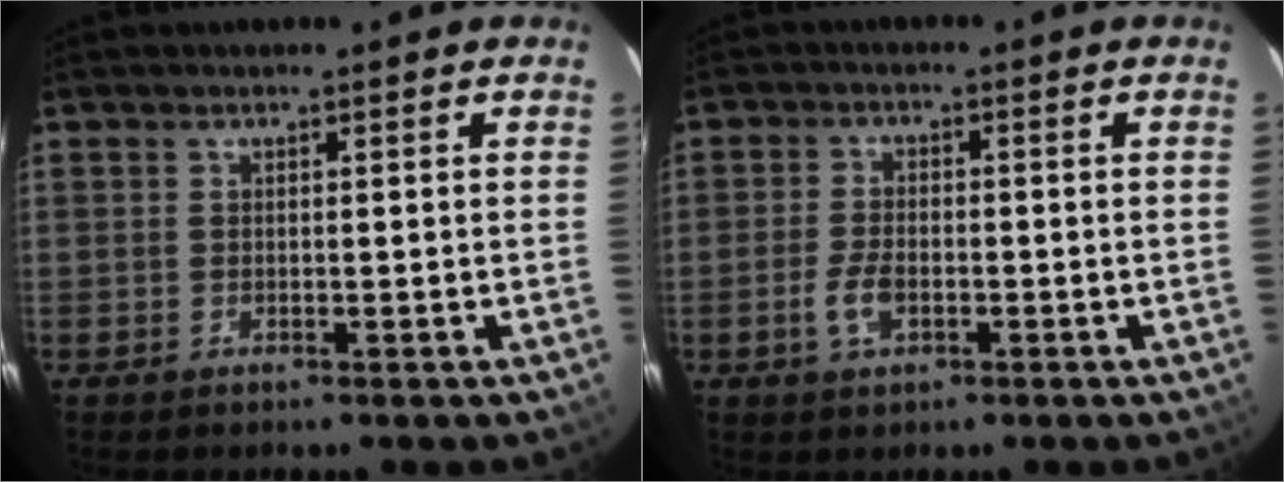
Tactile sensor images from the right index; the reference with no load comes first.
{"total": 4.8, "force": [-1.8, 2.6, 3.6], "torque": [-0.080, -0.001, -0.032]}